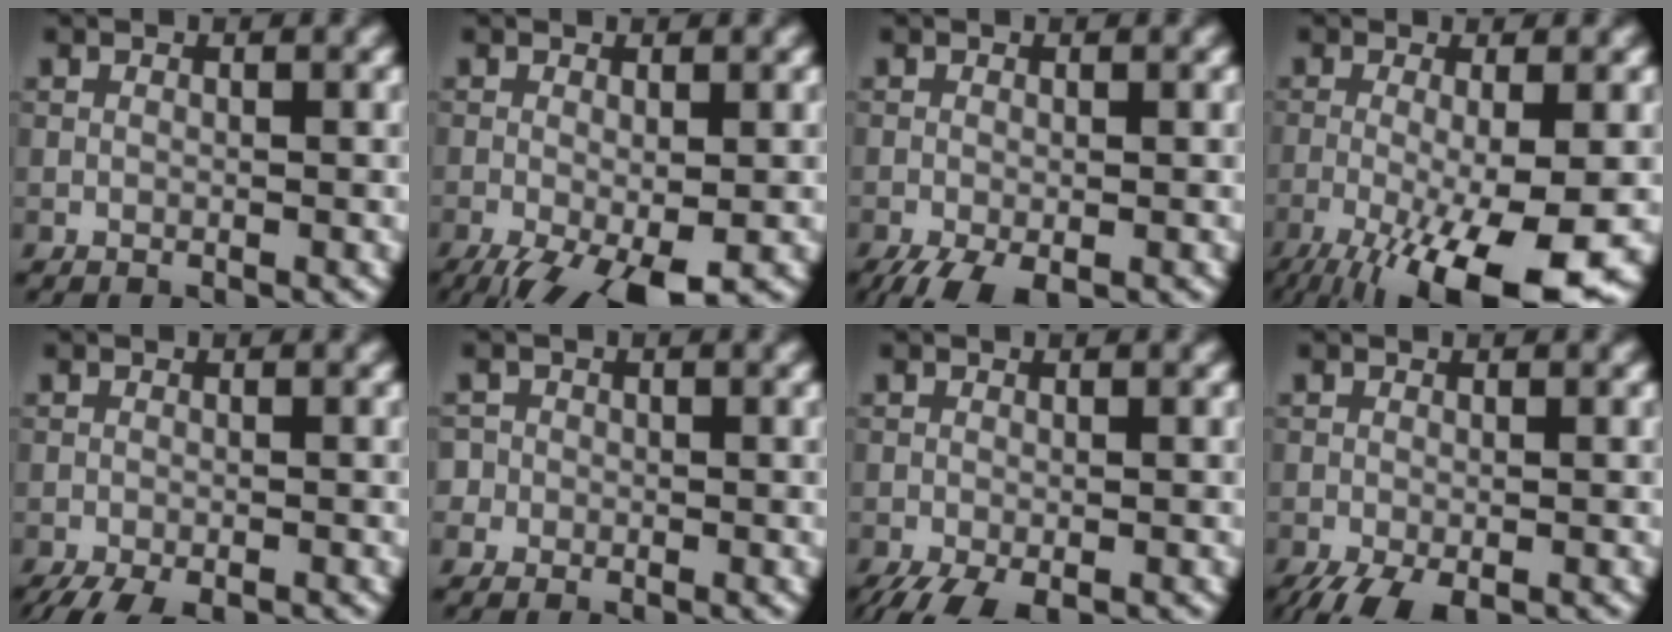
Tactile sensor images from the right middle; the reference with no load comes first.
{"total": 6.1, "force": [-3.3, 1.8, 4.9], "torque": [-0.086, -0.014, -0.054]}
{"total": 3.5, "force": [-2.3, 1.1, 2.5], "torque": [-0.046, -0.011, -0.039]}
{"total": 11.6, "force": [-5.2, 2.8, 10.0], "torque": [-0.165, -0.025, -0.084]}
{"total": 4.2, "force": [-3.3, 1.0, 2.4], "torque": [-0.036, -0.008, -0.054]}
{"total": 1.7, "force": [0.0, 1.7, 0.3], "torque": [0.008, 0.008, -0.014]}
{"total": 3.6, "force": [-2.4, 1.1, 2.4], "torque": [-0.042, -0.012, -0.041]}
{"total": 3.8, "force": [-2.6, 1.2, 2.5], "torque": [-0.045, -0.012, -0.043]}